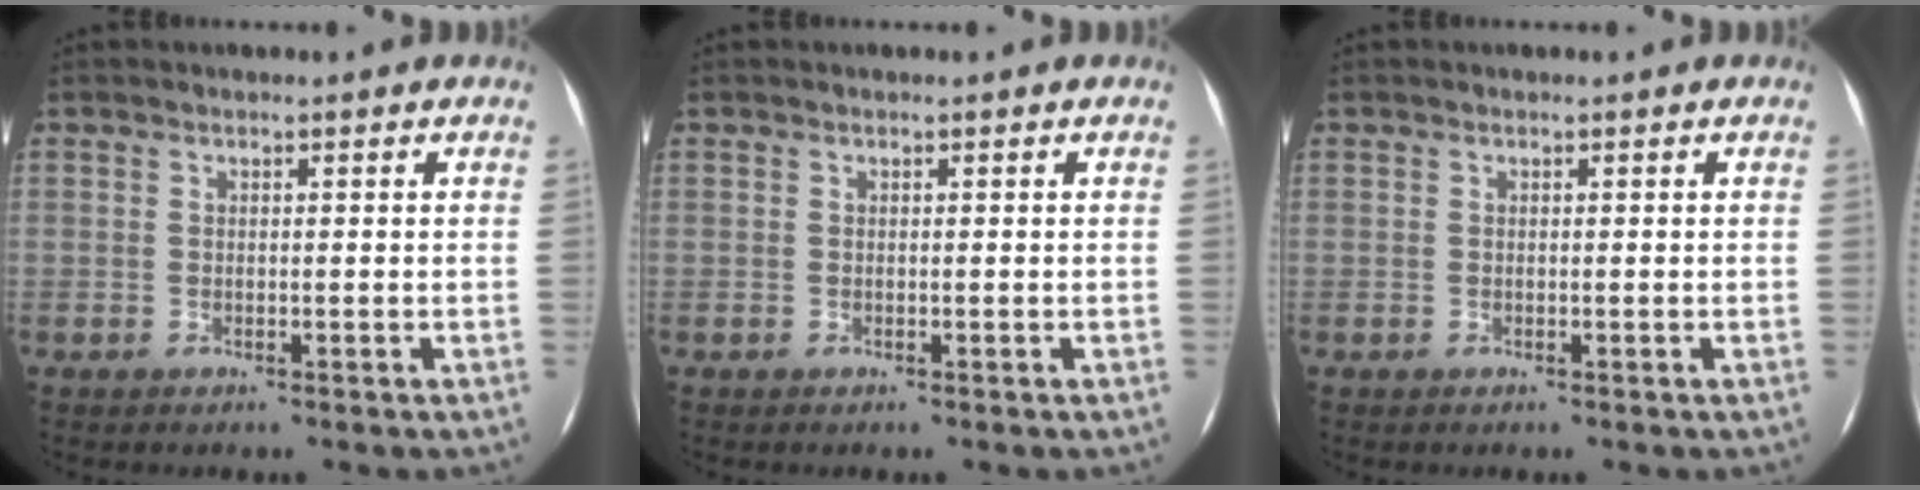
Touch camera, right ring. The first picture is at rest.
{"total": 0.0}
{"total": 0.0}